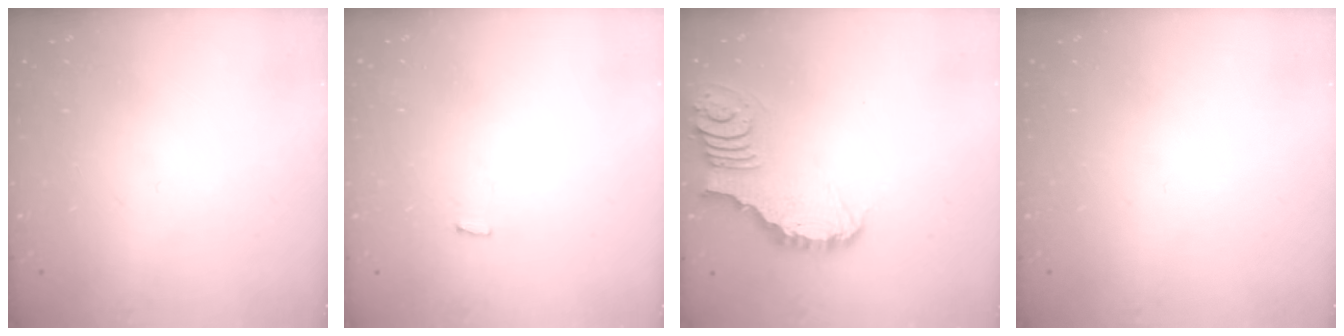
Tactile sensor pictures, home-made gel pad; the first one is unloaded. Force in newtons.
{"total": 2.6, "press": 2.6, "slide": 0.1}
{"total": 4.0, "press": 4.0, "slide": 0.4}
{"total": 0.0}